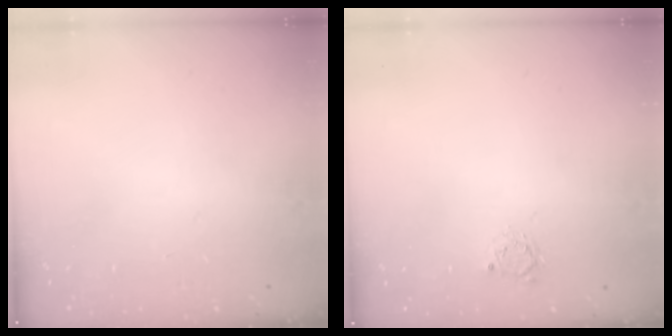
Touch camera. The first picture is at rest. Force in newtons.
{"total": 2.6, "press": 2.6, "slide": 0.4}